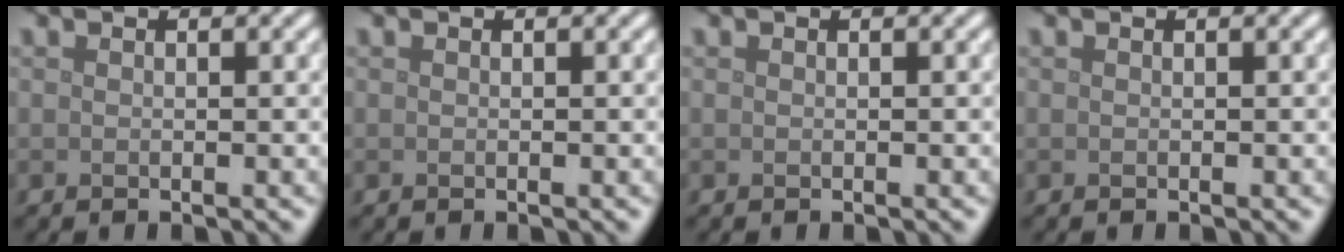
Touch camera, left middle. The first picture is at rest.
{"total": 0.0}
{"total": 0.0}
{"total": 0.0}